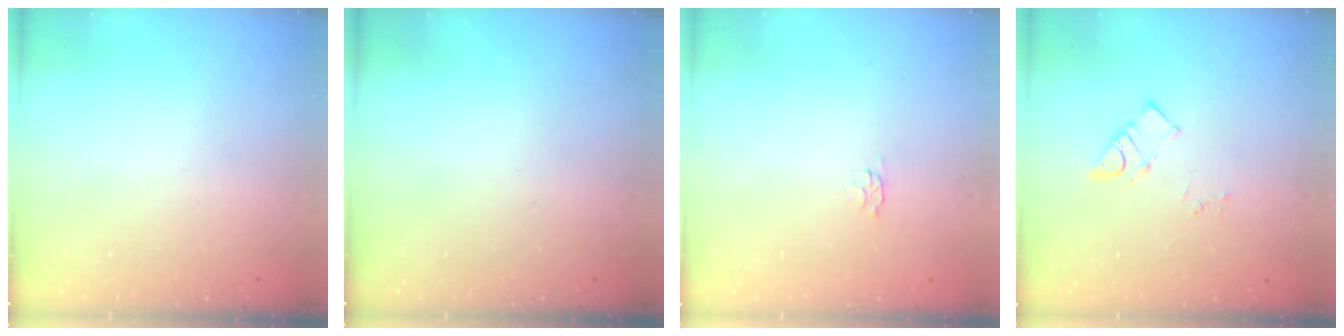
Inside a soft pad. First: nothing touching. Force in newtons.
{"total": 0.0}
{"total": 2.8, "press": 2.7, "slide": 0.5}
{"total": 3.4, "press": 3.4, "slide": 0.2}